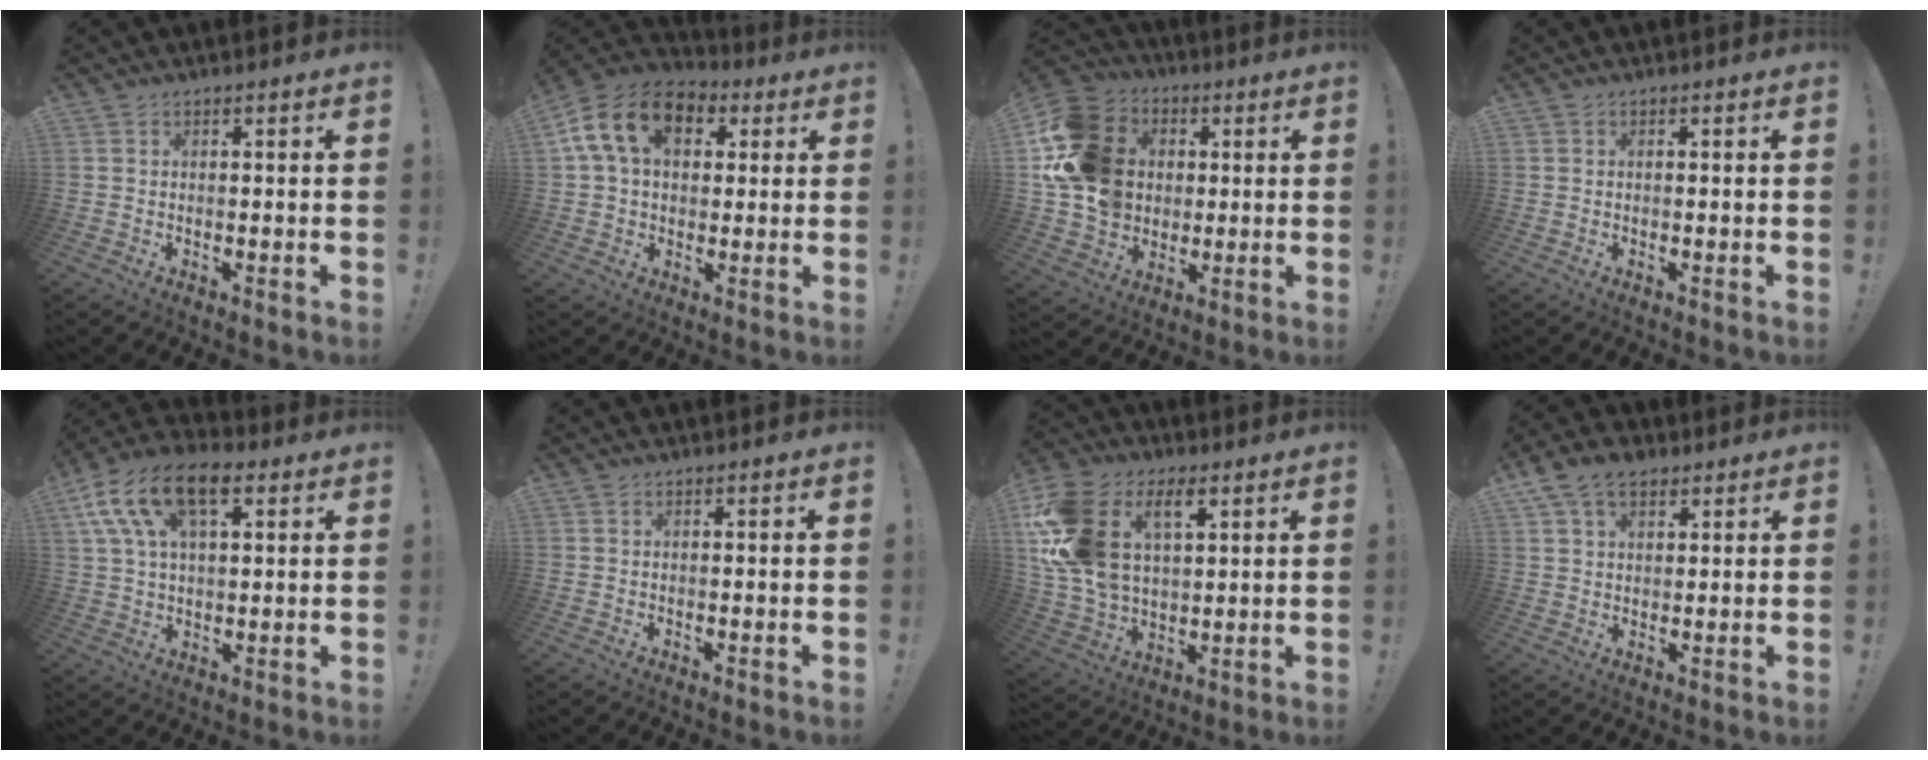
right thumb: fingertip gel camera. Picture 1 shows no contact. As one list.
[{"total": 15.6, "force": [5.0, 10.5, 10.3], "torque": [-0.181, 0.003, 0.095]}, {"total": 19.1, "force": [2.5, 15.8, 10.5], "torque": [-0.187, -0.001, 0.058]}, {"total": 0.0}, {"total": 16.7, "force": [7.1, 9.2, 12.0], "torque": [-0.217, -0.018, 0.126]}, {"total": 0.0}, {"total": 20.7, "force": [7.9, 13.4, 13.6], "torque": [-0.259, -0.032, 0.142]}, {"total": 8.6, "force": [4.7, 5.6, 4.6], "torque": [-0.083, -0.006, 0.093]}]